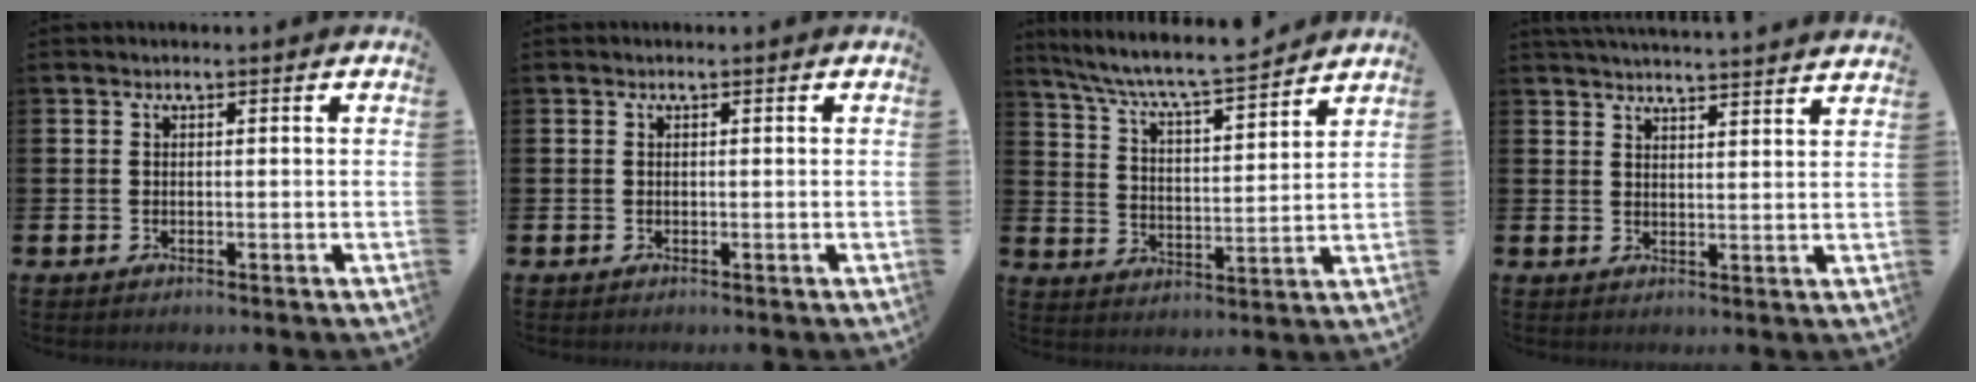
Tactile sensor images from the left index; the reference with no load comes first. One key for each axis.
{"total": 0.0}
{"total": 7.1, "fx": 6.8, "fy": 0.0, "fz": 2.0, "tx": -0.071, "ty": -0.055, "tz": 0.113}
{"total": 4.0, "fx": 3.9, "fy": -0.8, "fz": 0.0, "tx": -0.001, "ty": -0.031, "tz": 0.068}